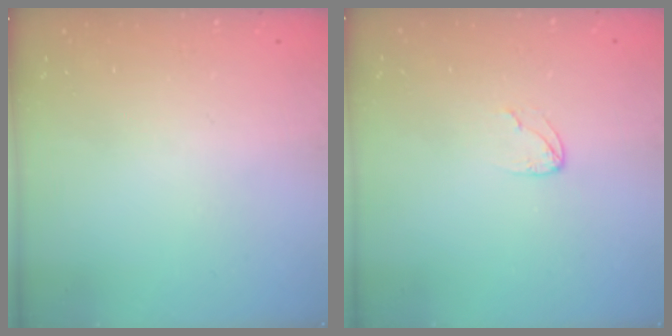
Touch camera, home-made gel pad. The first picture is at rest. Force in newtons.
{"total": 3.7, "press": 3.7, "slide": 0.3}